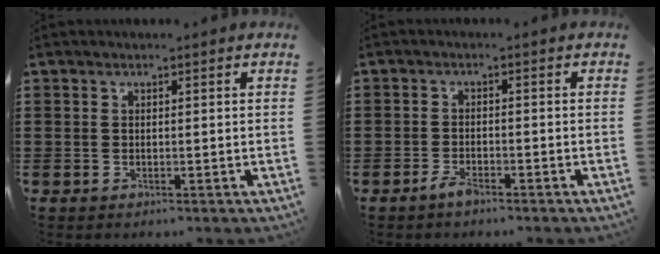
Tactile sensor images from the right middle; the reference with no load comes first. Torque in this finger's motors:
{"motor_torque": [-0.03, 0.27, 0.14, 0.02]}